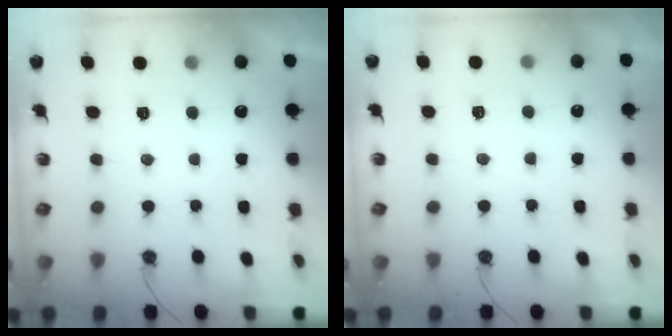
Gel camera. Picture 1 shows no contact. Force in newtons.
{"total": 4.9, "press": 4.9, "slide": 0.5}